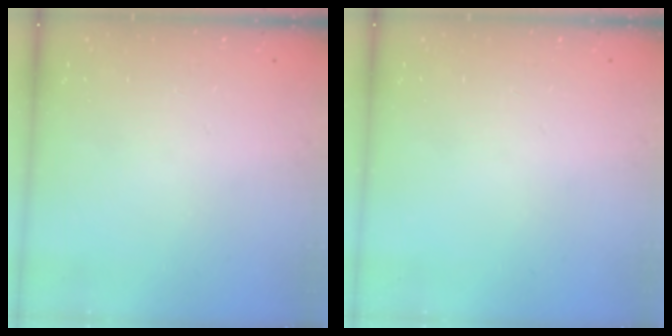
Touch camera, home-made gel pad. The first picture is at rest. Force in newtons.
{"total": 0.0}